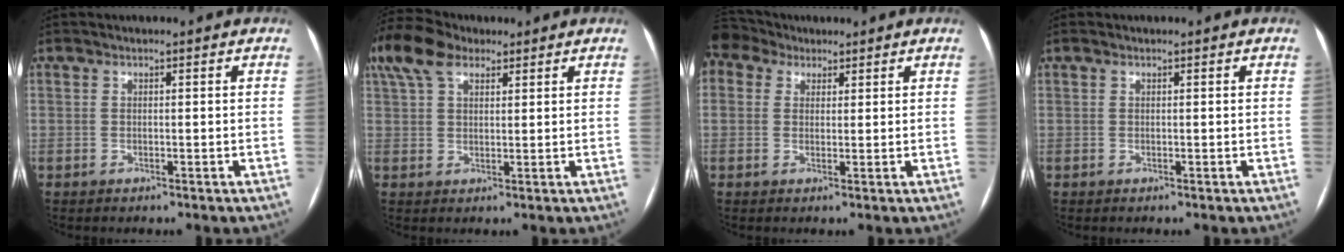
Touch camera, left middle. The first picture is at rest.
{"total": 9.7, "force": [6.2, 4.8, 5.7], "torque": [-0.135, 0.047, 0.120]}
{"total": 4.4, "force": [3.4, 2.7, 0.5], "torque": [-0.026, 0.028, 0.075]}
{"total": 0.0}